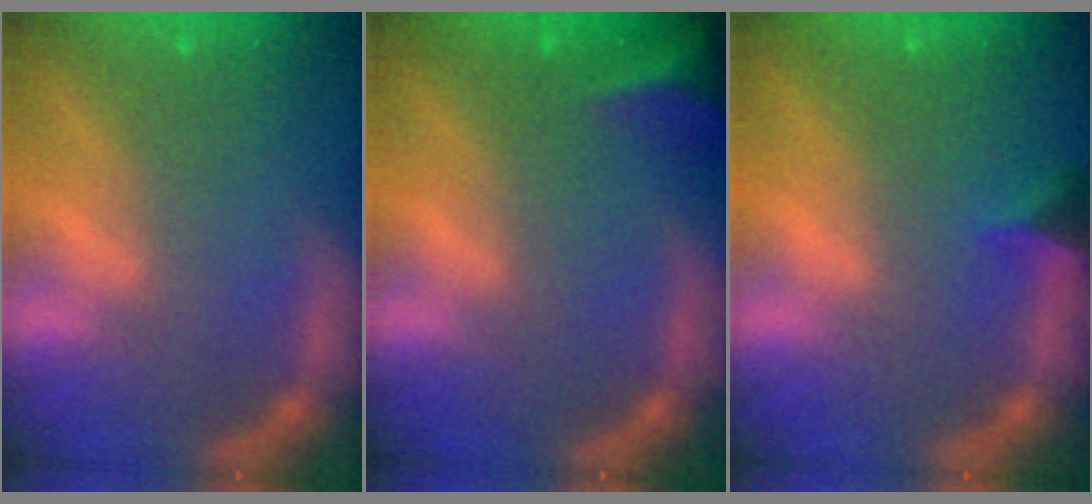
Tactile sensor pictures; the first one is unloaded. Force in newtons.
{"total": 5.4}
{"total": 1.9}